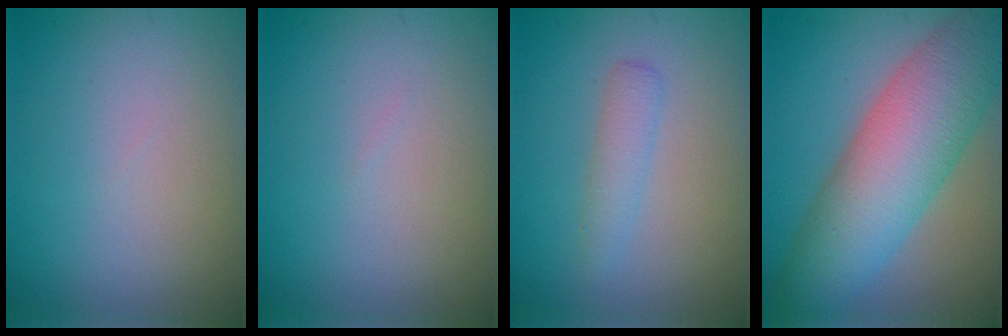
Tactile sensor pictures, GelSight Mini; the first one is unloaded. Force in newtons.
{"total": 0.0}
{"total": 1.8, "press": 1.8, "slide": 0.1}
{"total": 10.2, "press": 10.2, "slide": 0.3}